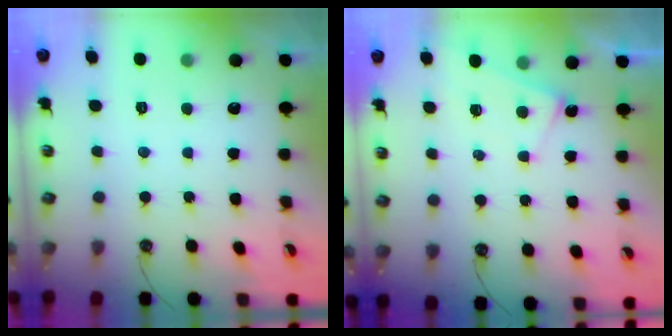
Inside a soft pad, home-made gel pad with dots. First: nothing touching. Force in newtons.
{"total": 3.9, "press": 3.9, "slide": 0.2}